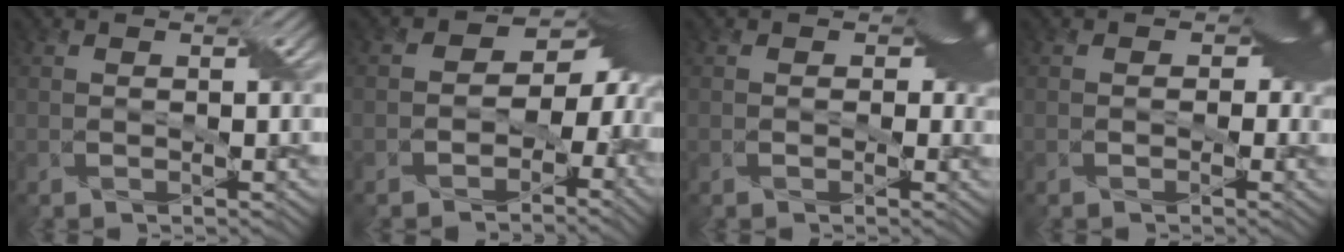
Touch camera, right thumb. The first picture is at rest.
{"total": 10.7, "force": [-1.7, 7.7, 7.2], "torque": [-0.056, -0.012, -0.034]}
{"total": 4.6, "force": [0.5, 3.3, 3.2], "torque": [-0.030, -0.005, 0.005]}
{"total": 5.0, "force": [0.3, 3.8, 3.3], "torque": [-0.015, 0.000, 0.000]}